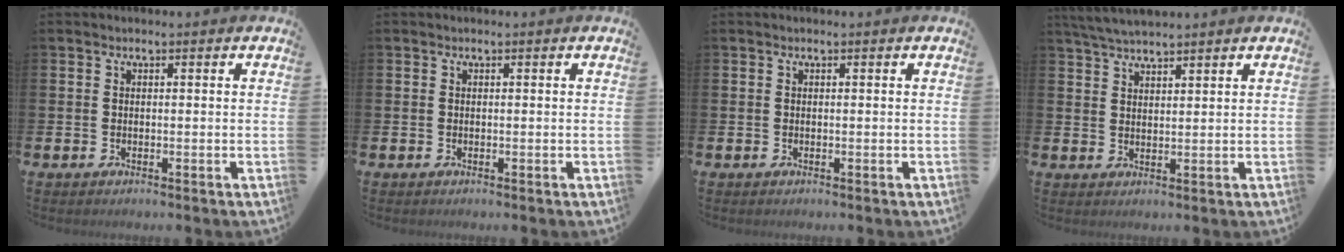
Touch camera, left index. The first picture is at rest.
{"total": 0.0}
{"total": 0.0}
{"total": 3.9, "force": [3.8, 0.3, 1.0], "torque": [-0.034, -0.009, 0.072]}